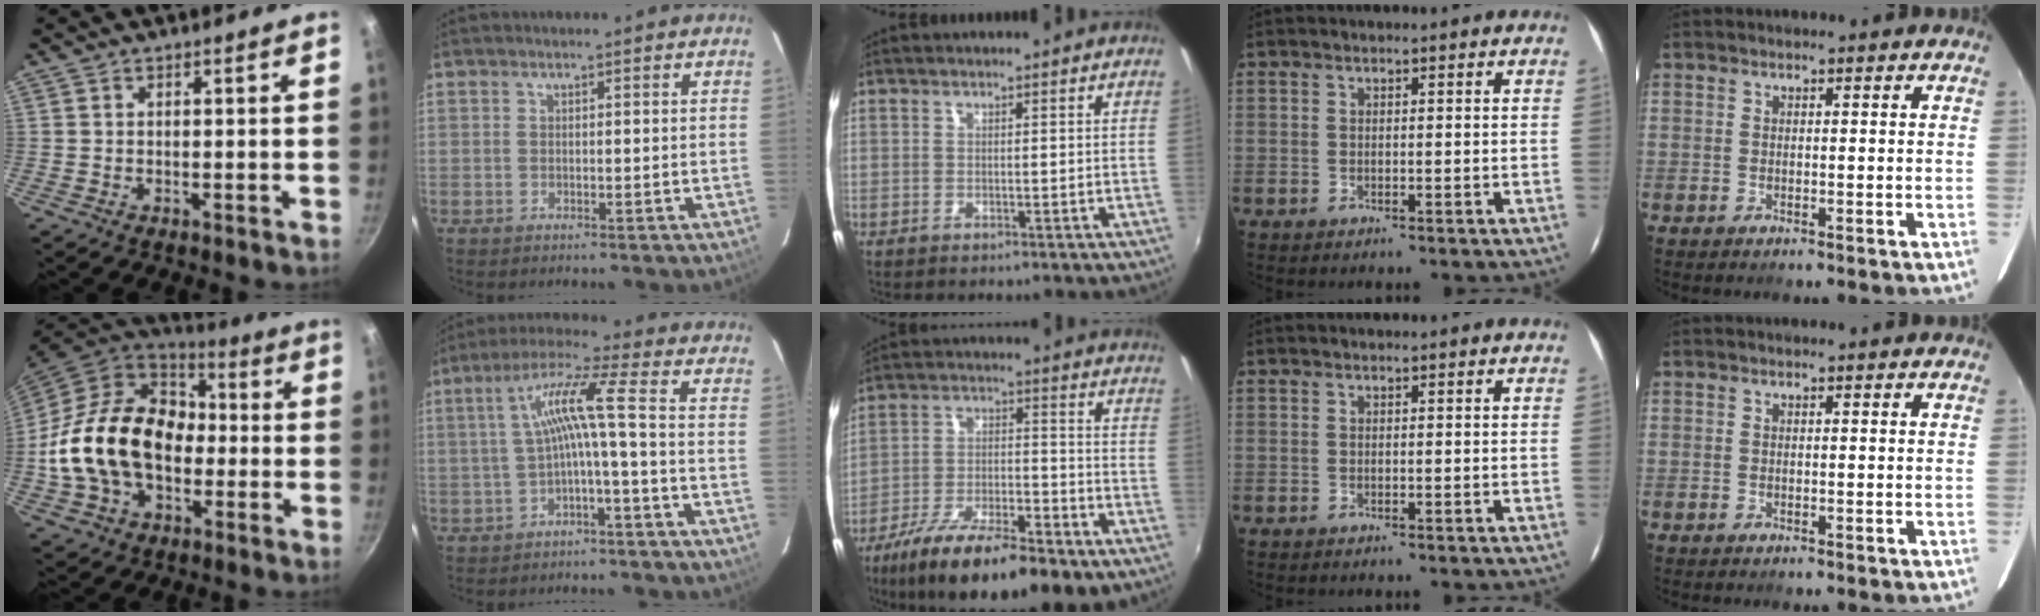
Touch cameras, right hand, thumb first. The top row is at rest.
{"thumb": {"total": 22.8, "force": [-2.4, 16.5, 15.6], "torque": [-0.259, 0.046, -0.044]}, "index": {"total": 7.9, "force": [-1.7, -0.8, 7.7], "torque": [-0.161, 0.015, -0.024]}, "middle": {"total": 20.7, "force": [-14.1, 5.6, 14.1], "torque": [-0.249, -0.038, -0.223]}}